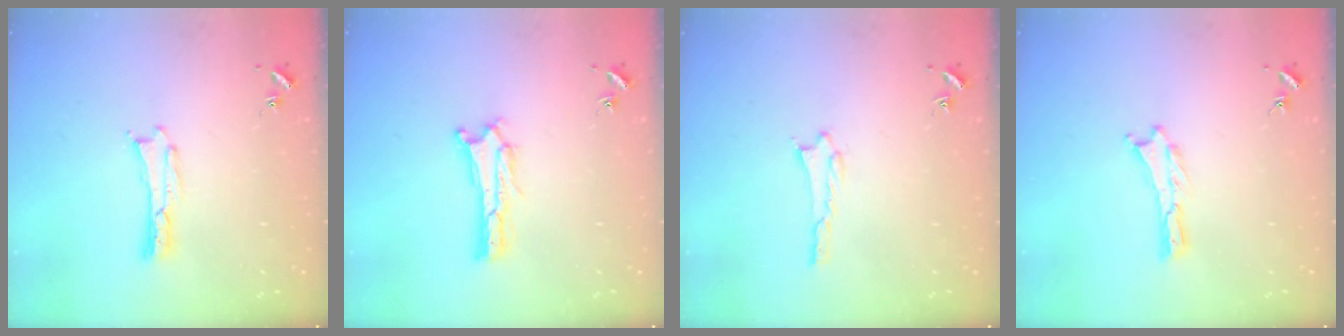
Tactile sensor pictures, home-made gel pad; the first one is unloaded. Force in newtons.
{"total": 0.6, "press": 0.5, "slide": 0.2}
{"total": 1.4, "press": 1.4, "slide": 0.2}
{"total": 0.0}